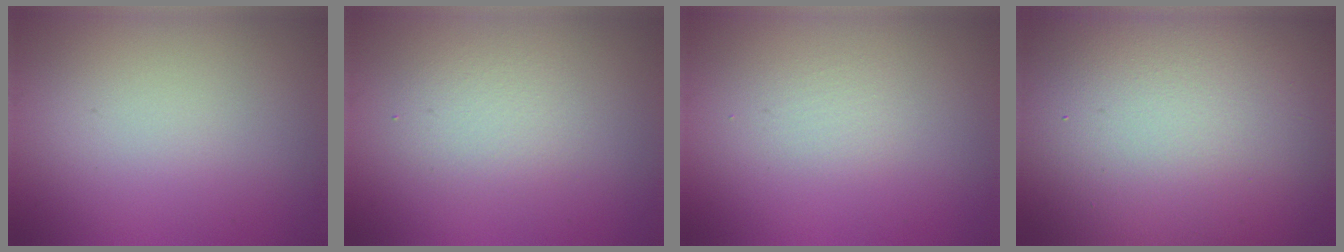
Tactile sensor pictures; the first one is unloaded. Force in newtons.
{"total": 2.2, "press": 2.2, "slide": 0.3}
{"total": 0.9, "press": 0.9, "slide": 0.0}
{"total": 19.9, "press": 19.9, "slide": 1.0}